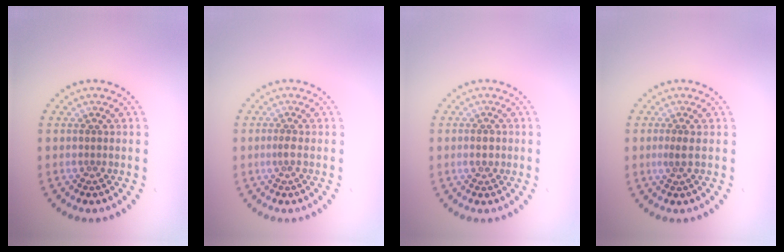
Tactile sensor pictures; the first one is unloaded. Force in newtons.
{"total": 0.9, "press": 0.6, "slide": 0.7}
{"total": 1.1, "press": 1.1, "slide": 0.2}
{"total": 1.2, "press": 0.8, "slide": 0.9}